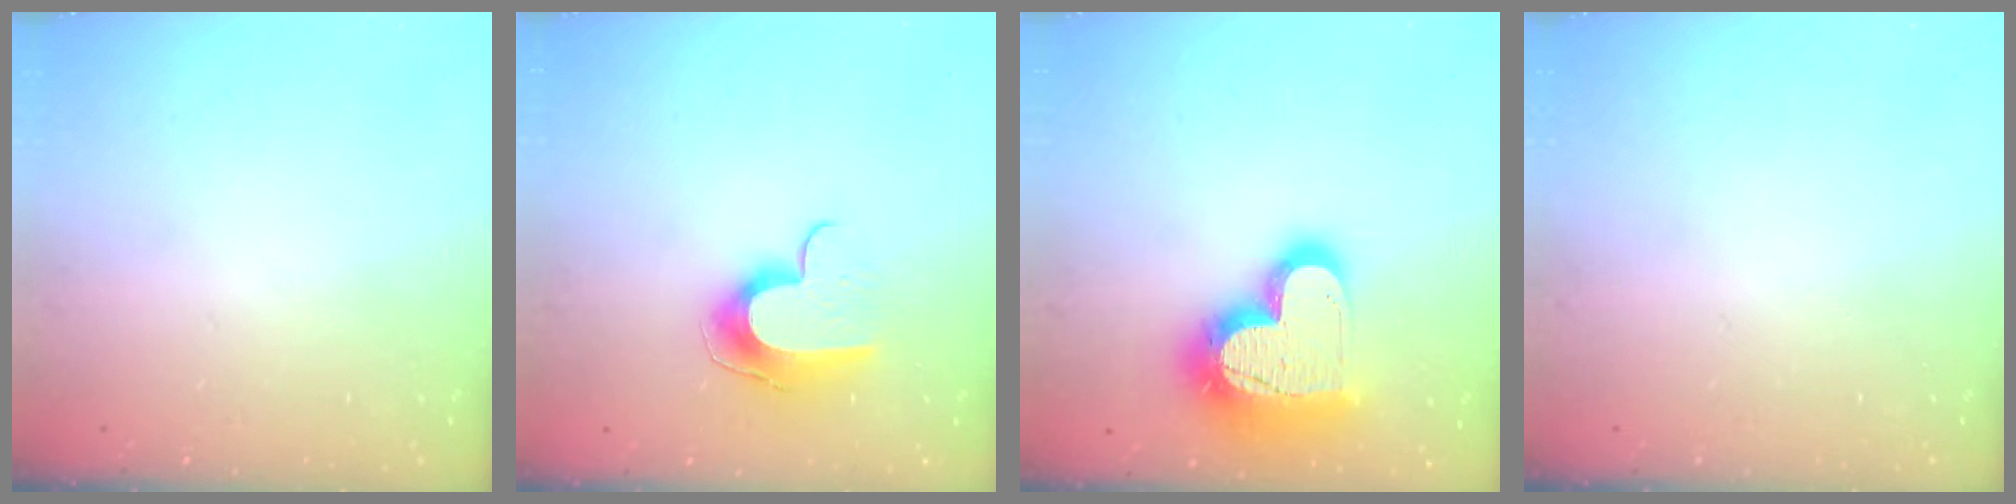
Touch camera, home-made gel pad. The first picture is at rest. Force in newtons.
{"total": 10.6, "press": 10.5, "slide": 0.8}
{"total": 21.1, "press": 21.0, "slide": 1.7}
{"total": 0.0}